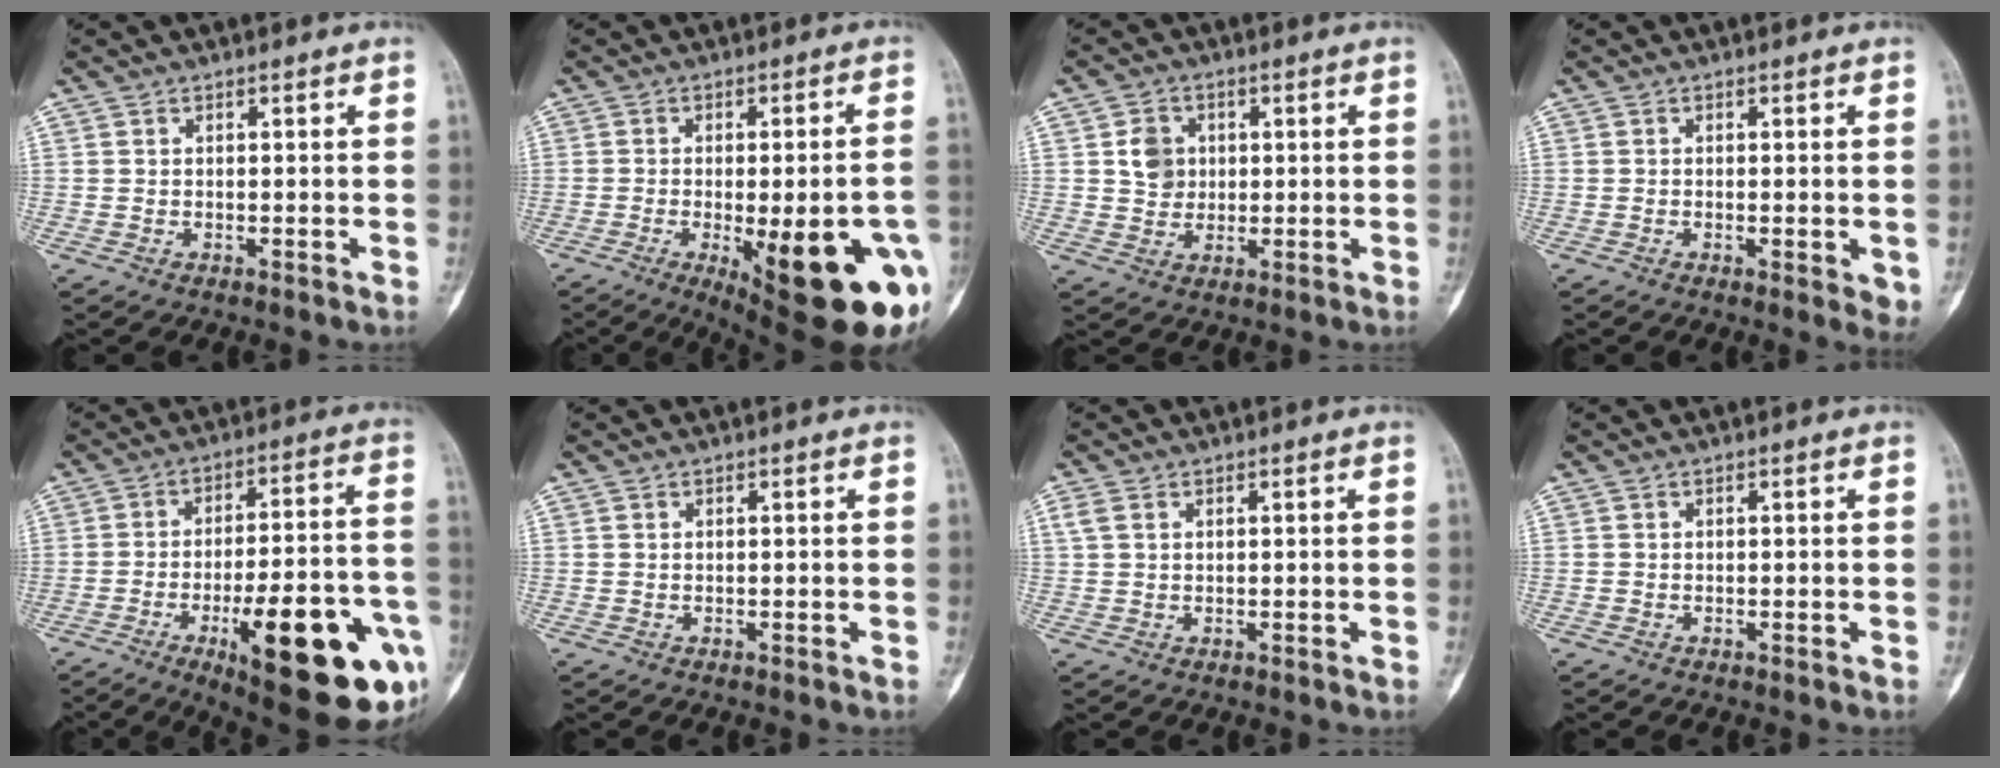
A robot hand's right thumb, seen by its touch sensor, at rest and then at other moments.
{"total": 23.3, "force": [-7.4, 7.2, 20.9], "torque": [-0.217, -0.003, -0.076]}
{"total": 5.4, "force": [1.0, 4.7, 2.3], "torque": [-0.017, -0.001, 0.017]}
{"total": 2.1, "force": [-0.3, 0.6, 1.9], "torque": [-0.025, -0.005, -0.003]}
{"total": 26.1, "force": [-9.8, 8.0, 22.9], "torque": [-0.270, 0.030, -0.124]}
{"total": 0.0}
{"total": 2.1, "force": [0.8, 1.4, 1.3], "torque": [-0.034, 0.009, 0.021]}
{"total": 0.0}